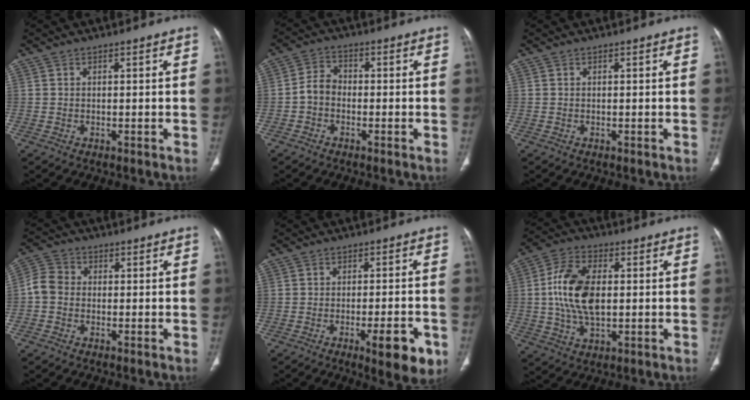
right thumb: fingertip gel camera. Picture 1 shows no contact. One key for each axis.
{"total": 4.2, "fx": -1.2, "fy": 3.2, "fz": 2.4, "tx": -0.035, "ty": 0.017, "tz": -0.034}
{"total": 0.0}
{"total": 4.8, "fx": -0.8, "fy": 4.1, "fz": 2.4, "tx": -0.041, "ty": 0.015, "tz": -0.027}
{"total": 9.2, "fx": -4.0, "fy": 2.5, "fz": 7.9, "tx": -0.098, "ty": 0.006, "tz": -0.050}
{"total": 12.7, "fx": 0.7, "fy": 7.3, "fz": 10.4, "tx": -0.200, "ty": 0.009, "tz": 0.012}